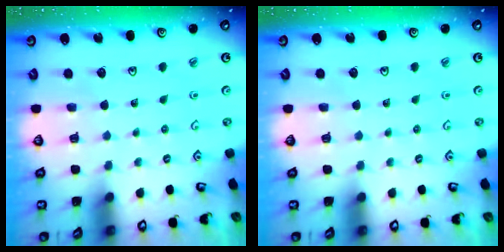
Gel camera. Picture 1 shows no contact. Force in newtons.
{"total": 0.0}